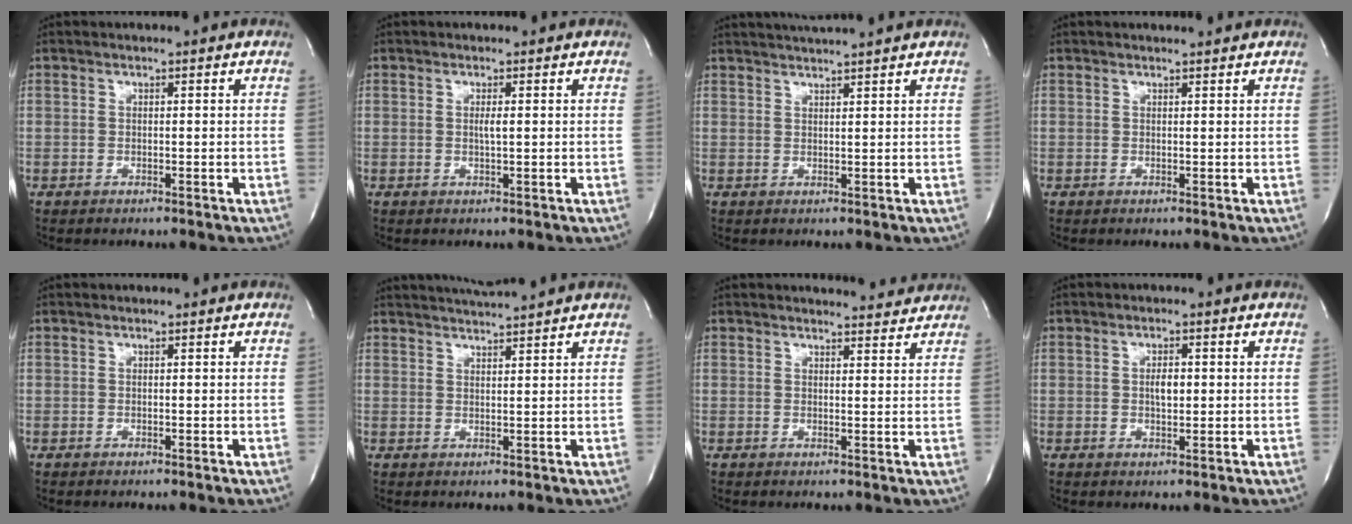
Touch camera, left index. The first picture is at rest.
{"total": 1.1, "force": [0.0, 0.0, 1.1], "torque": [-0.025, -0.004, 0.000]}
{"total": 4.8, "force": [4.4, -1.2, 1.5], "torque": [-0.022, 0.012, 0.065]}
{"total": 1.0, "force": [0.9, 0.0, 0.2], "torque": [-0.007, 0.000, 0.015]}
{"total": 0.0}
{"total": 5.1, "force": [4.7, -1.3, 1.3], "torque": [-0.024, 0.005, 0.074]}
{"total": 4.7, "force": [4.7, 0.6, 0.3], "torque": [-0.007, -0.007, 0.045]}
{"total": 2.4, "force": [0.0, 1.0, 2.2], "torque": [-0.038, -0.002, 0.000]}